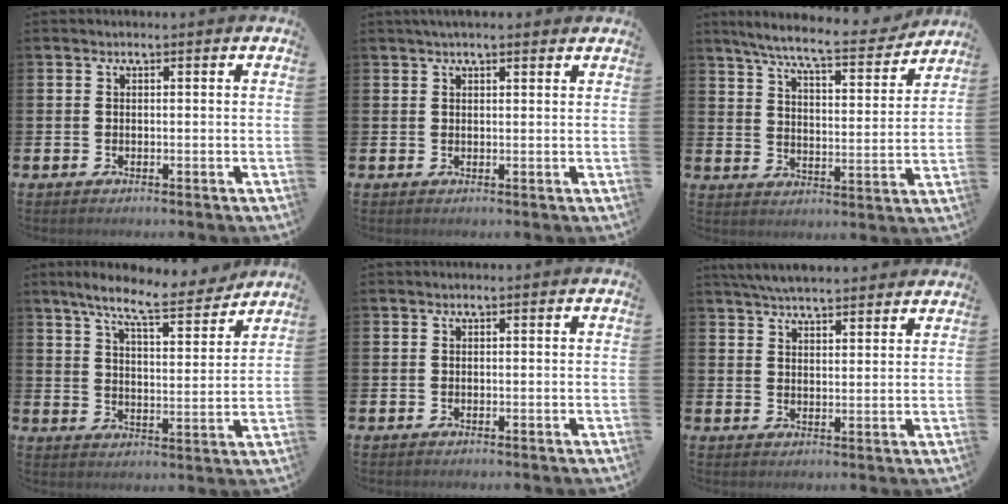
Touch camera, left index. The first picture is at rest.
{"total": 2.2, "force": [1.9, 0.3, 0.9], "torque": [-0.020, 0.003, 0.034]}
{"total": 8.2, "force": [7.4, 0.7, 3.4], "torque": [-0.090, -0.045, 0.125]}
{"total": 8.0, "force": [7.3, 1.0, 3.3], "torque": [-0.077, -0.038, 0.125]}
{"total": 0.0}
{"total": 5.7, "force": [5.6, 0.6, 1.2], "torque": [-0.031, -0.024, 0.100]}